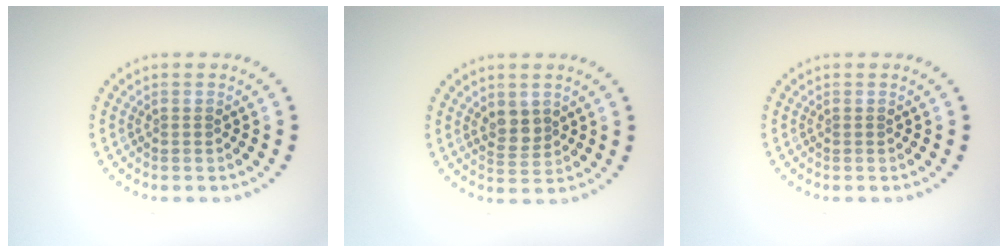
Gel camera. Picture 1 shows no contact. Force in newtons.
{"total": 2.2, "press": 2.0, "slide": 1.0}
{"total": 0.0}